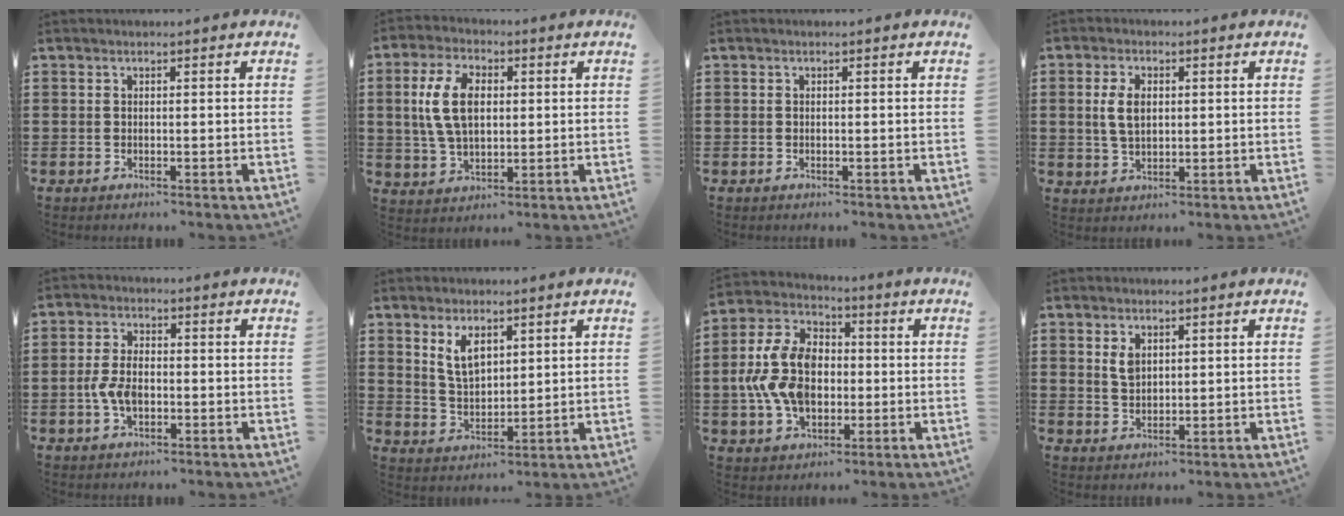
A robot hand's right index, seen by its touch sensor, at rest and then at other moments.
{"total": 8.9, "force": [1.3, 5.1, 7.2], "torque": [-0.173, 0.011, 0.015]}
{"total": 0.0}
{"total": 4.9, "force": [0.8, 2.8, 4.0], "torque": [-0.091, 0.009, 0.011]}
{"total": 4.8, "force": [-1.1, 2.7, 3.8], "torque": [-0.098, -0.007, -0.025]}
{"total": 5.6, "force": [2.8, 2.9, 3.9], "torque": [-0.079, 0.005, 0.049]}
{"total": 12.0, "force": [-0.9, 8.4, 8.5], "torque": [-0.208, 0.011, -0.018]}
{"total": 2.8, "force": [1.4, 1.6, 1.8], "torque": [-0.042, 0.003, 0.026]}